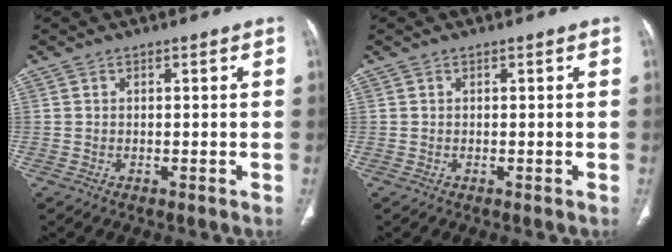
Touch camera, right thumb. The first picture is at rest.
{"total": 0.0}